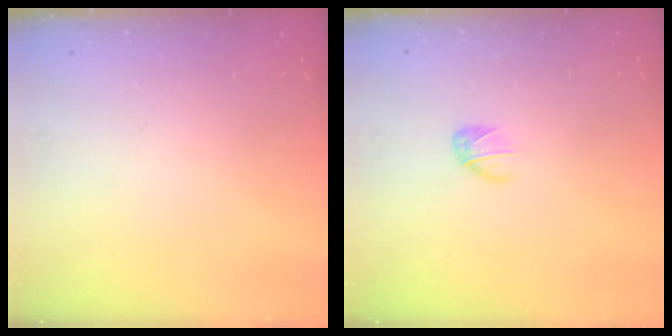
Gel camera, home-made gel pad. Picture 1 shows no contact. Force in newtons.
{"total": 3.3, "press": 3.2, "slide": 0.9}